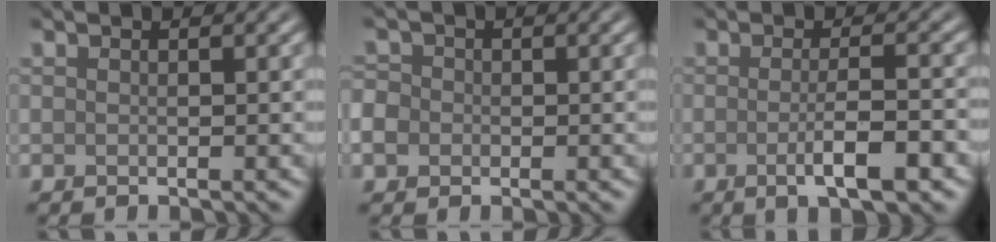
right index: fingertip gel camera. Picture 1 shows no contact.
{"total": 2.6, "force": [-0.5, 2.4, 1.1], "torque": [-0.016, 0.005, -0.018]}
{"total": 4.4, "force": [-1.2, 0.9, 4.1], "torque": [-0.068, -0.004, -0.020]}